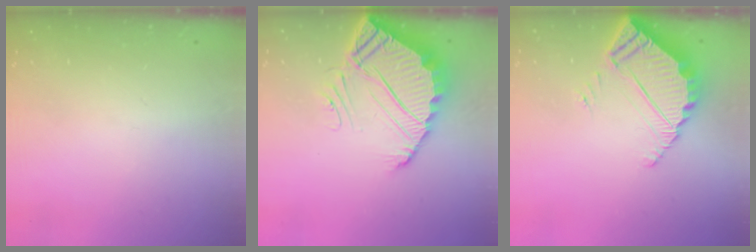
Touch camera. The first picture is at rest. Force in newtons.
{"total": 7.2, "press": 7.2, "slide": 0.4}
{"total": 4.7, "press": 4.7, "slide": 0.3}